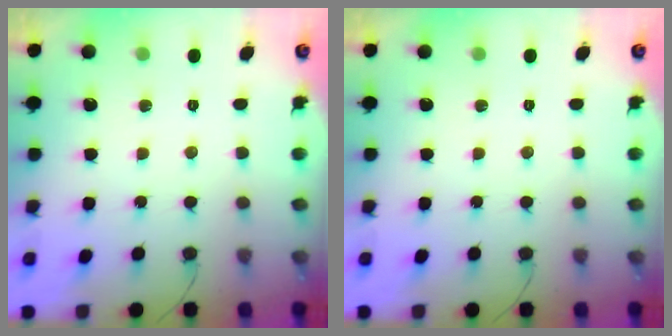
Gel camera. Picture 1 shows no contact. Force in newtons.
{"total": 0.0}